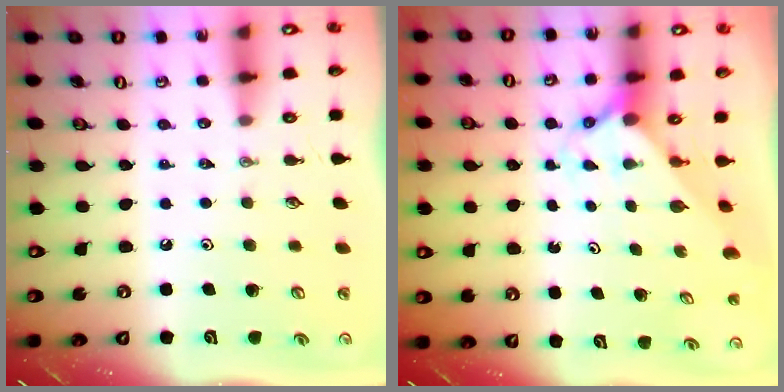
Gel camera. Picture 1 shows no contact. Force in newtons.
{"total": 1.7, "press": 1.7, "slide": 0.2}